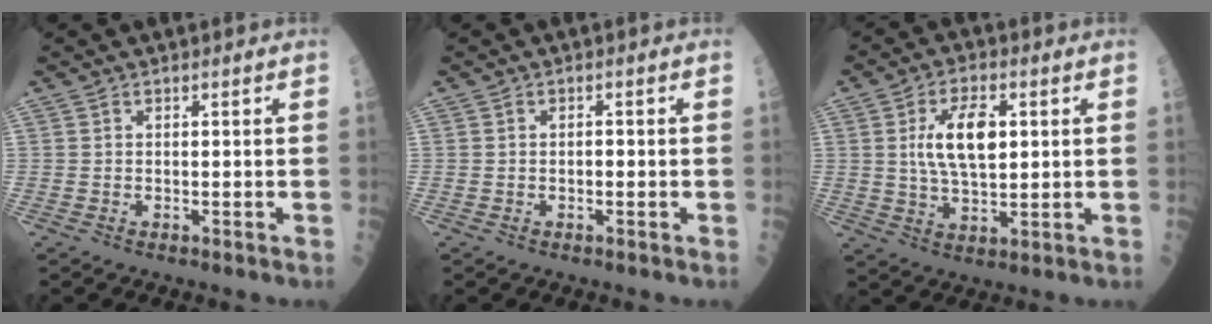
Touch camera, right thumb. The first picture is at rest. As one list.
[{"total": 0.9, "force": [-0.1, 0.5, 0.8], "torque": [-0.009, 0.001, -0.003]}, {"total": 10.3, "force": [2.0, 4.9, 8.9], "torque": [-0.151, -0.001, 0.038]}]